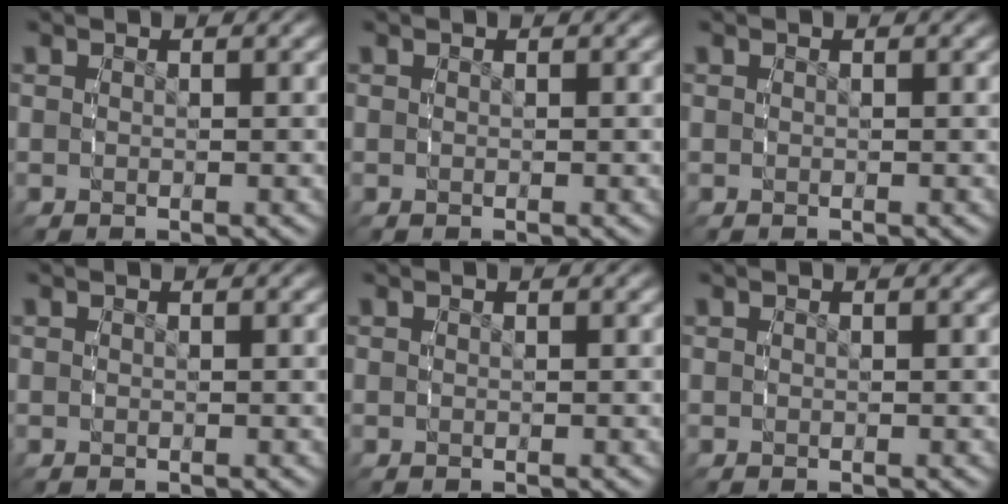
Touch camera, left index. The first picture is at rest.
{"total": 0.0}
{"total": 0.0}
{"total": 0.0}
{"total": 0.0}
{"total": 0.0}